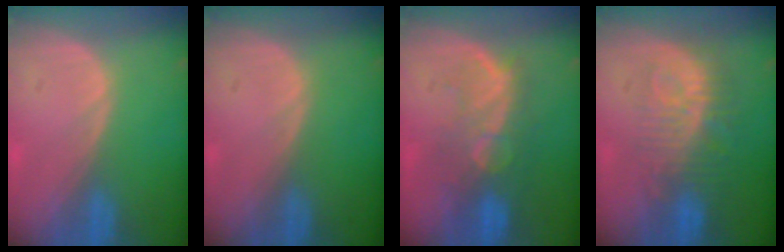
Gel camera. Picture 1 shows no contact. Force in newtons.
{"total": 0.0}
{"total": 9.9, "press": 8.4, "slide": 5.1}
{"total": 9.7, "press": 8.7, "slide": 4.1}